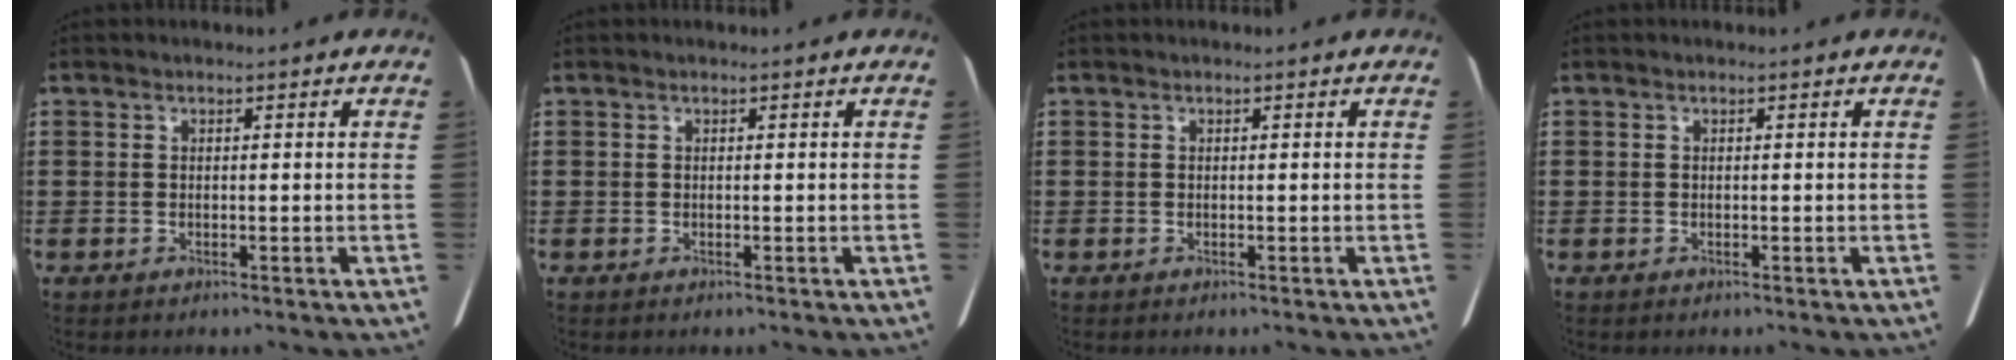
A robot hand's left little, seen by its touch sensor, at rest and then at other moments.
{"total": 0.0}
{"total": 0.0}
{"total": 0.0}